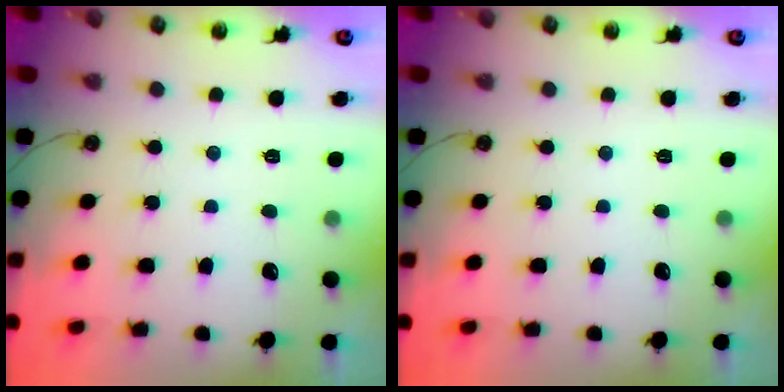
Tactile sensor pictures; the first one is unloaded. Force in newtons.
{"total": 0.0}